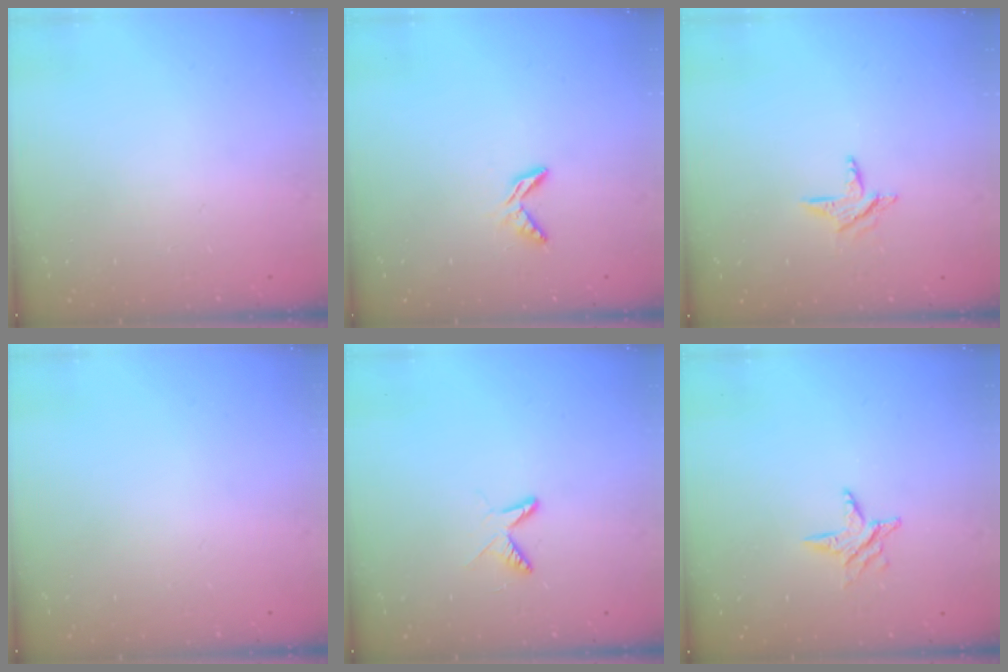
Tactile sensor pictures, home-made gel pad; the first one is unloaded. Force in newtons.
{"total": 4.6, "press": 4.6, "slide": 0.4}
{"total": 6.2, "press": 6.1, "slide": 0.7}
{"total": 0.0}
{"total": 6.1, "press": 6.1, "slide": 0.8}
{"total": 5.0, "press": 5.0, "slide": 0.5}